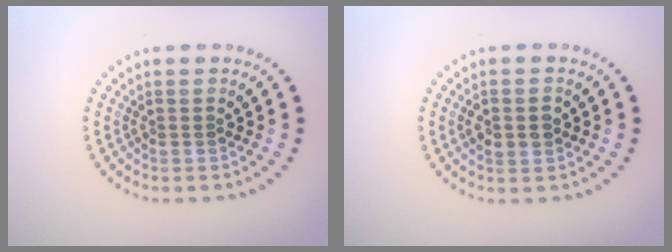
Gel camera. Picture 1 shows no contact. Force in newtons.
{"total": 2.6, "press": 2.6, "slide": 0.1}